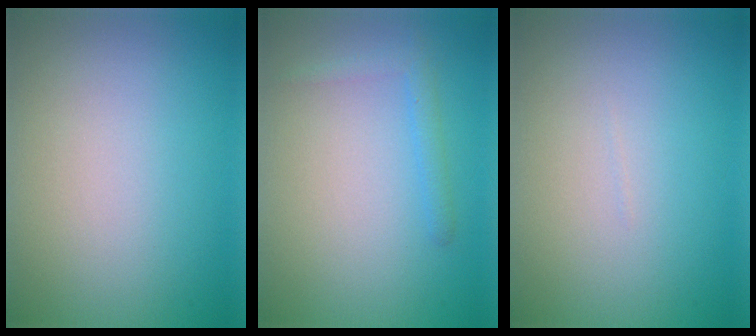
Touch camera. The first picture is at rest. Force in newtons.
{"total": 1.5, "press": 1.5, "slide": 0.1}
{"total": 0.0}